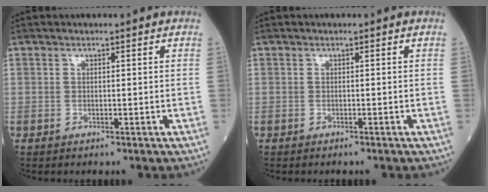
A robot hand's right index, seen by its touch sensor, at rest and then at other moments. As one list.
[{"total": 0.7, "force": [-0.6, 0.1, 0.3], "torque": [-0.010, -0.002, -0.009]}]